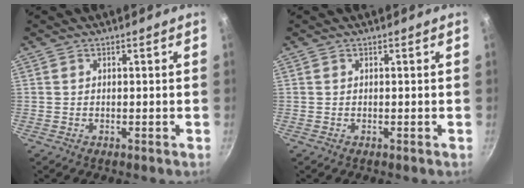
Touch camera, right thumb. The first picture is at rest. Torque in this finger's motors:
{"motor_torque": [-0.10, 0.10, 0.09, 0.00, 0.00]}